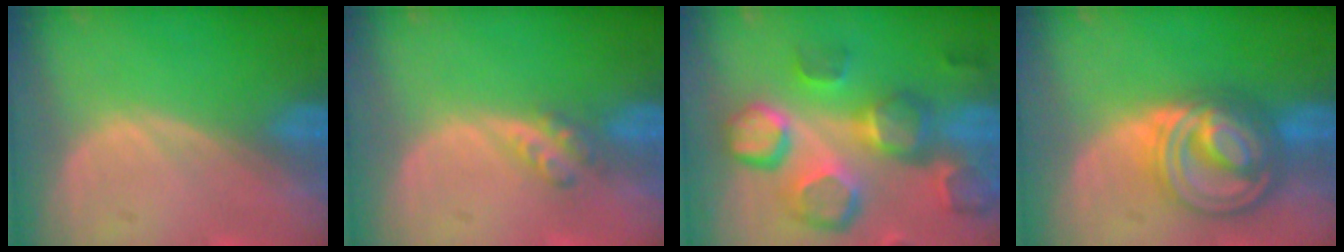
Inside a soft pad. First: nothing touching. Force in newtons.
{"total": 2.9, "press": 2.5, "slide": 1.5}
{"total": 12.9, "press": 11.2, "slide": 6.4}
{"total": 8.8, "press": 8.8, "slide": 0.7}